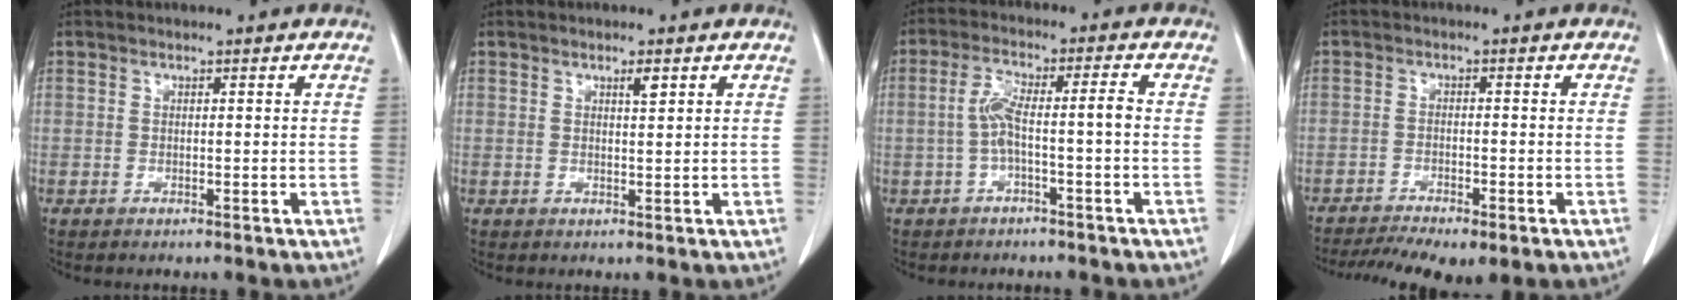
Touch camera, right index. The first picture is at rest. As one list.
[{"total": 1.3, "force": [0.8, 0.1, 1.1], "torque": [-0.021, -0.003, 0.012]}, {"total": 5.4, "force": [-1.2, 0.4, 5.2], "torque": [-0.106, 0.025, -0.019]}, {"total": 10.2, "force": [-7.7, 2.5, 6.2], "torque": [-0.100, -0.005, -0.114]}]